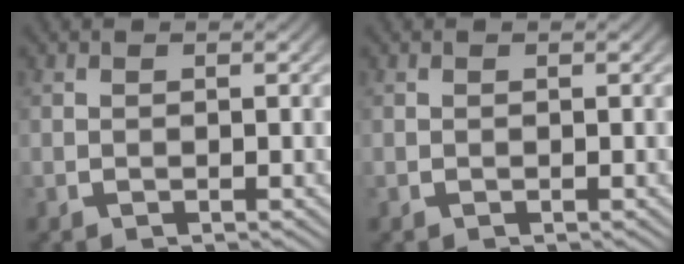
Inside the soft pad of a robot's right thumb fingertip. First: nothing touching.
{"total": 0.0}